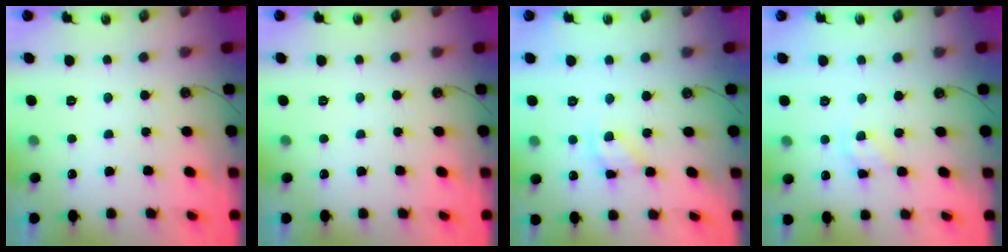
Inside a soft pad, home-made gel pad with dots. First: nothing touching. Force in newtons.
{"total": 0.0}
{"total": 9.5, "press": 9.5, "slide": 0.6}
{"total": 4.2, "press": 4.2, "slide": 0.2}